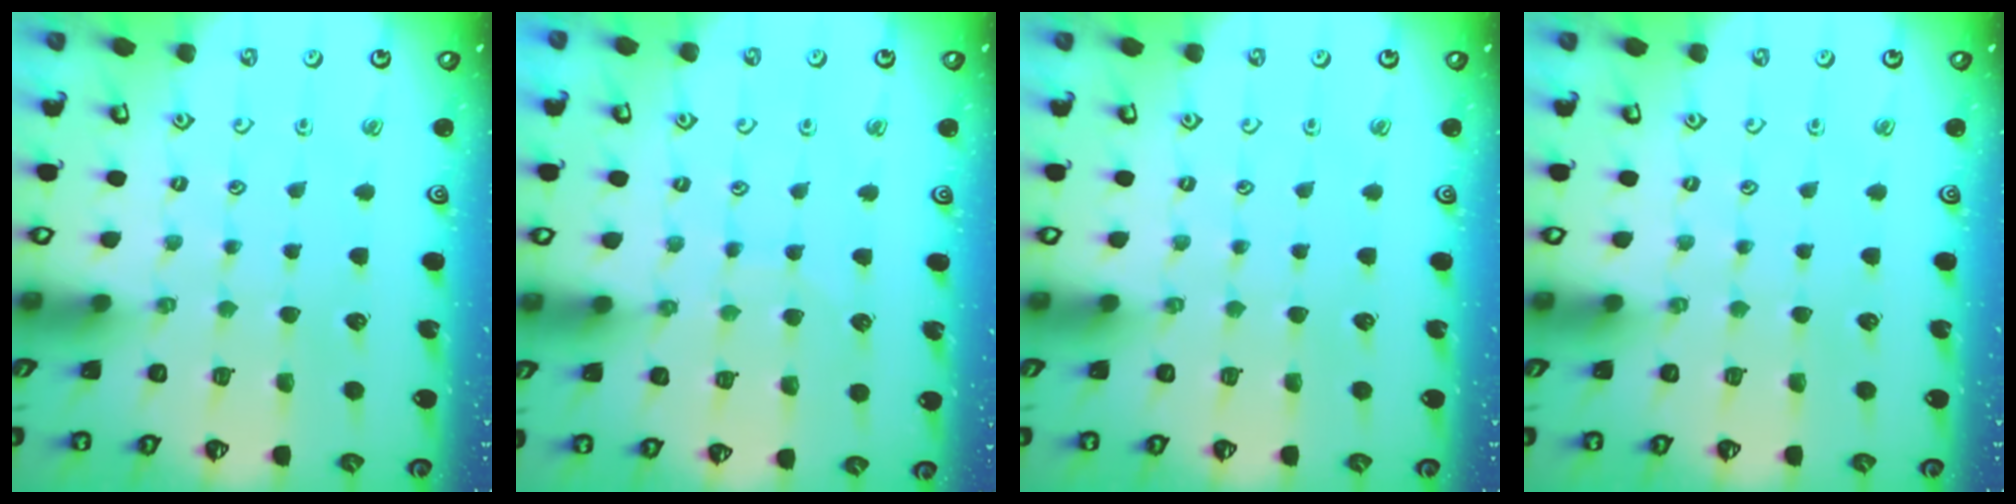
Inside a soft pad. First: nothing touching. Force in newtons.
{"total": 6.8, "press": 6.7, "slide": 0.4}
{"total": 0.0}
{"total": 0.0}